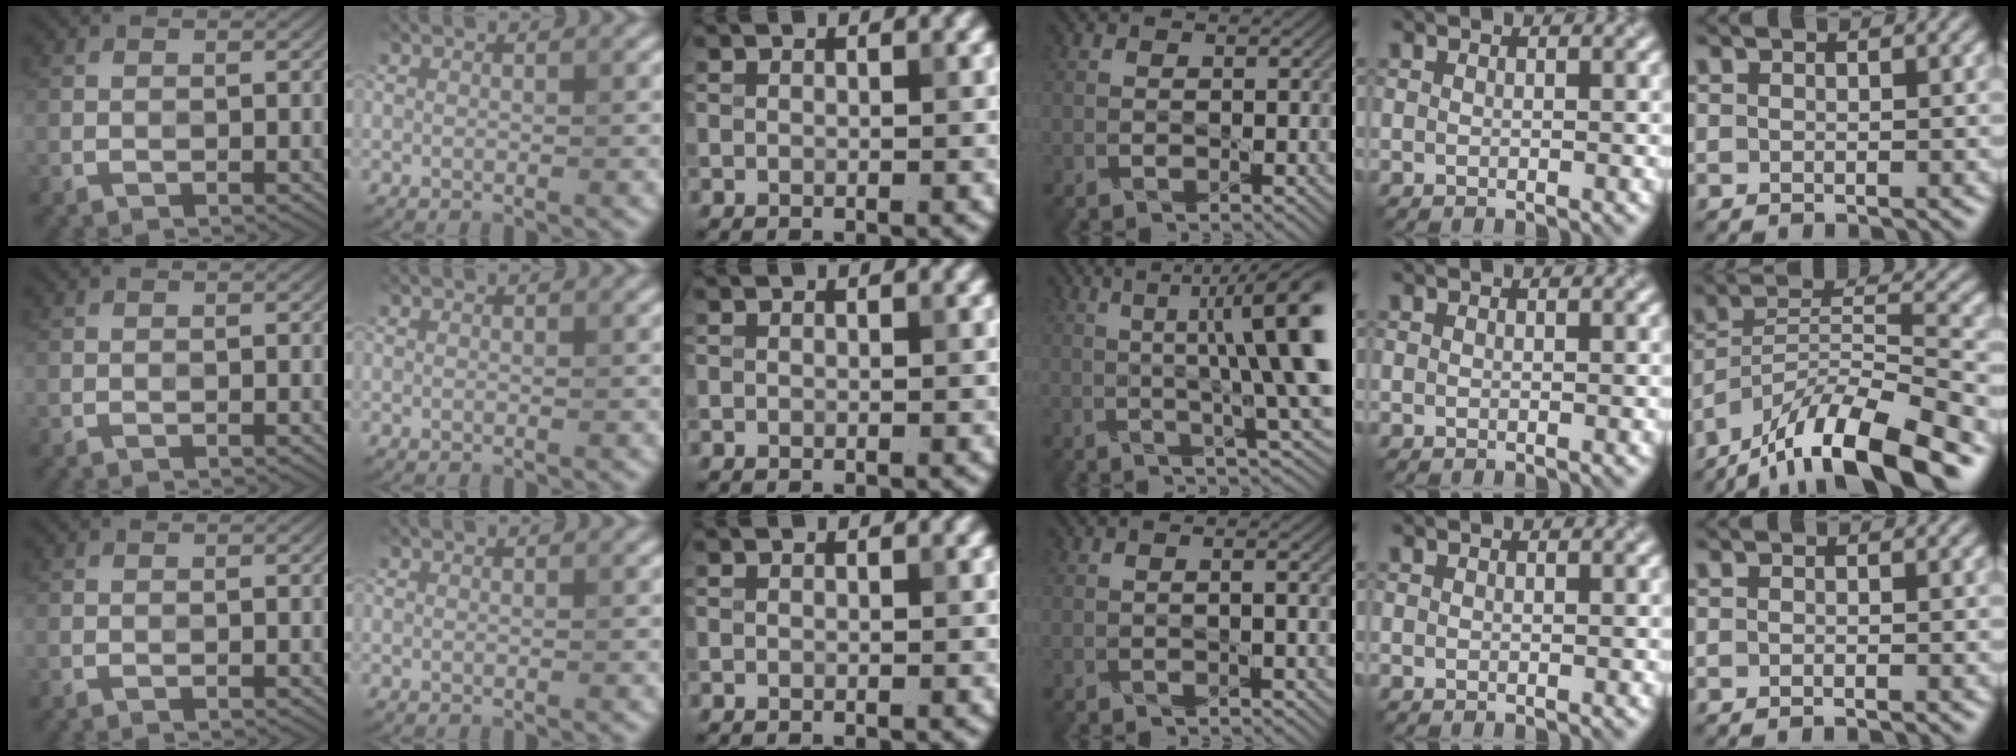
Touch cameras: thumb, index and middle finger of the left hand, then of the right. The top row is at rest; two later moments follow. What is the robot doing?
{"motion": "pour", "object": "cup"}